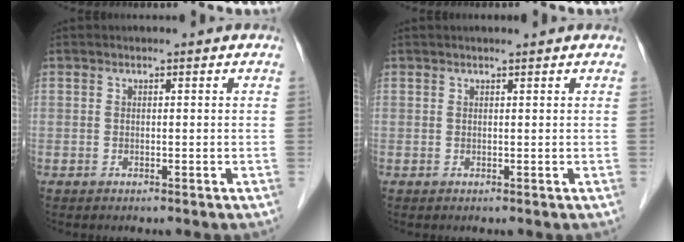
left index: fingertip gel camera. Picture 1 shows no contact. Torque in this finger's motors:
{"motor_torque": [0.27, -0.30, 0.06, -0.01]}